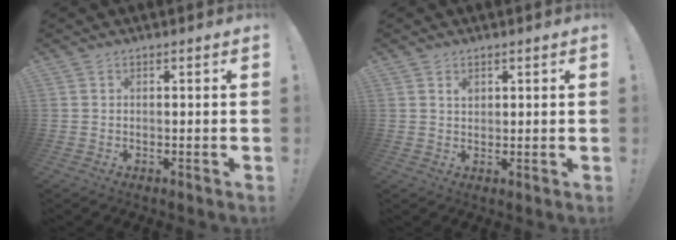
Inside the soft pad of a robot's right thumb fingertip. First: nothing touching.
{"total": 1.5, "force": [1.0, 0.9, 0.6], "torque": [-0.004, -0.005, 0.017]}